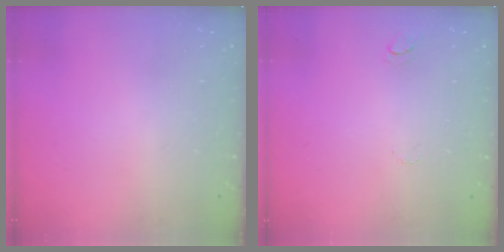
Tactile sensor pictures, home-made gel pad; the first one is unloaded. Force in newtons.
{"total": 4.5, "press": 4.5, "slide": 0.4}